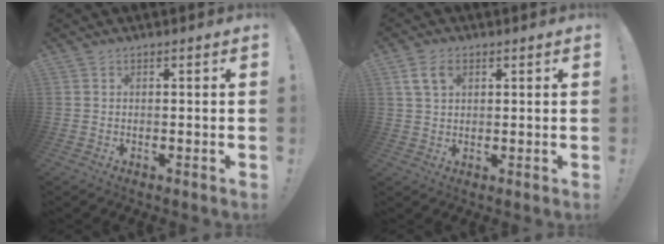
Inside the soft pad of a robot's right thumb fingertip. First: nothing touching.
{"total": 5.5, "force": [2.3, 3.5, 3.6], "torque": [-0.063, 0.003, 0.045]}